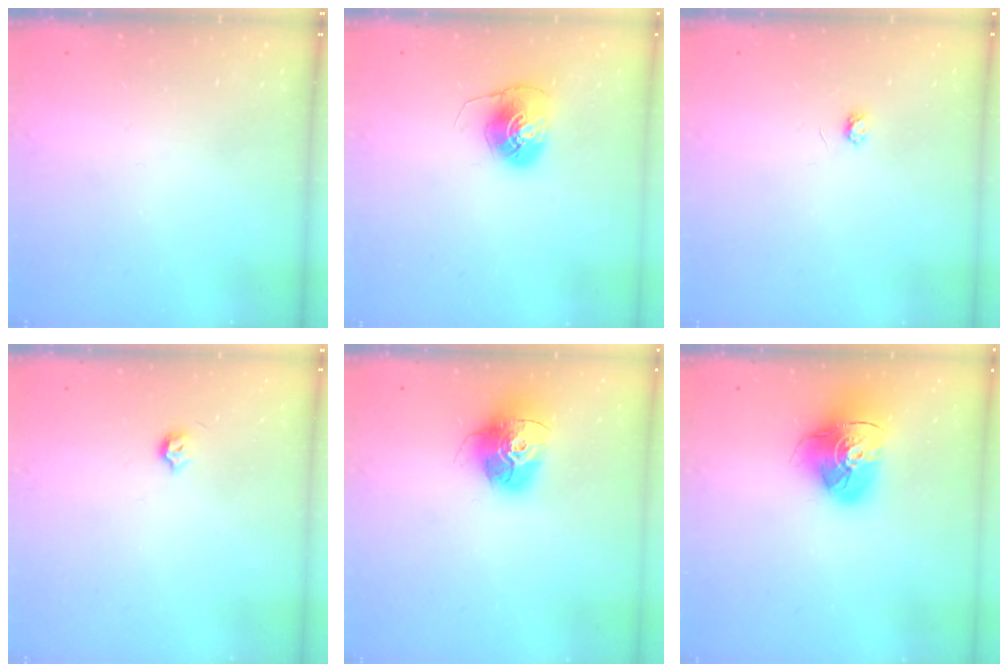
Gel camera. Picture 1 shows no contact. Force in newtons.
{"total": 7.9, "press": 7.9, "slide": 0.3}
{"total": 2.9, "press": 2.9, "slide": 0.3}
{"total": 3.7, "press": 3.6, "slide": 0.6}
{"total": 15.6, "press": 15.5, "slide": 1.4}
{"total": 15.7, "press": 15.6, "slide": 1.9}